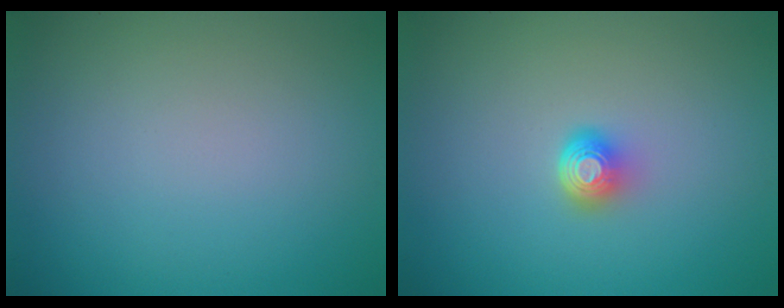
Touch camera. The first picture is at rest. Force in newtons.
{"total": 2.0, "press": 1.4, "slide": 1.4}